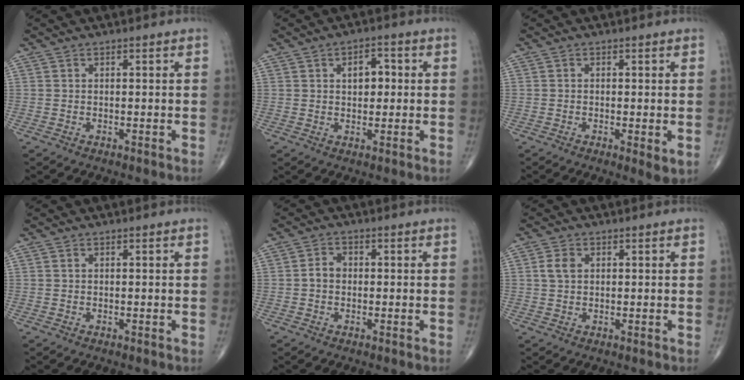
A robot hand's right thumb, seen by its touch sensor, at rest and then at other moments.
{"total": 4.8, "force": [1.0, 3.0, 3.6], "torque": [-0.036, 0.005, 0.012]}
{"total": 3.1, "force": [-0.6, 0.8, 2.9], "torque": [-0.051, -0.011, -0.013]}
{"total": 0.0}
{"total": 2.7, "force": [-0.3, 2.1, 1.7], "torque": [-0.025, 0.012, -0.011]}
{"total": 2.9, "force": [0.7, 2.0, 2.0], "torque": [-0.039, 0.003, 0.013]}